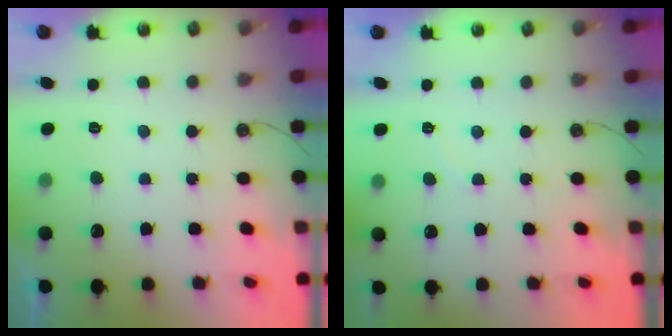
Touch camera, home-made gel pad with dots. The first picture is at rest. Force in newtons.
{"total": 3.5, "press": 3.5, "slide": 0.5}